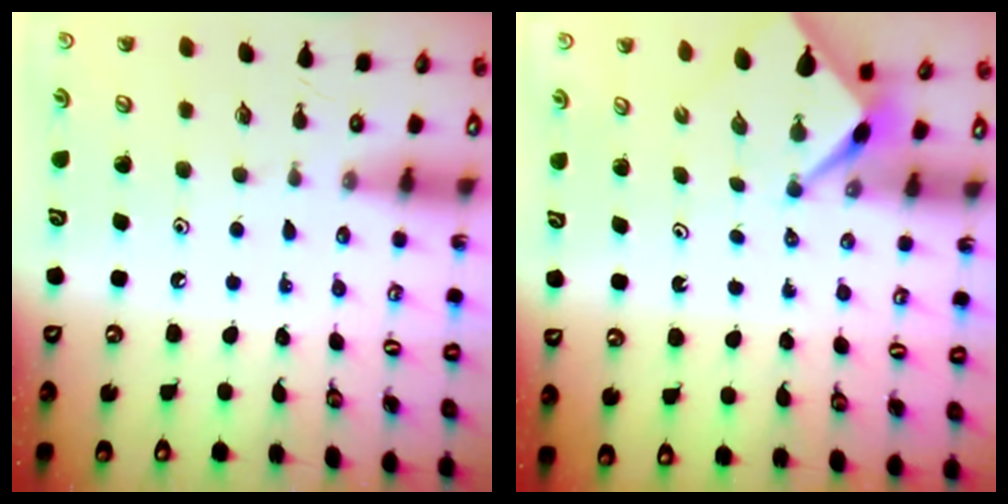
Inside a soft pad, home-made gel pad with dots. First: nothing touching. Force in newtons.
{"total": 2.5, "press": 2.4, "slide": 0.4}